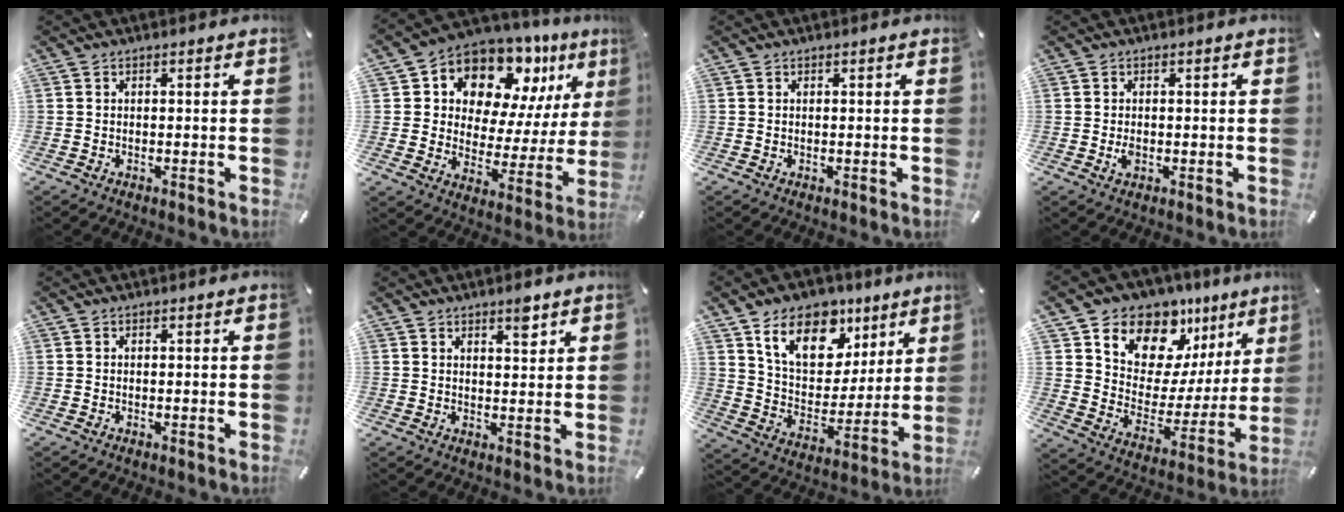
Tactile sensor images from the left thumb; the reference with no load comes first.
{"total": 12.5, "force": [9.5, 7.2, 3.8], "torque": [-0.071, -0.093, 0.173]}
{"total": 0.0}
{"total": 1.5, "force": [-0.2, 0.9, 1.3], "torque": [-0.017, -0.003, -0.005]}
{"total": 0.0}
{"total": 3.7, "force": [2.8, 1.3, 2.0], "torque": [-0.013, -0.017, 0.044]}
{"total": 16.6, "force": [10.3, 10.5, 7.6], "torque": [-0.136, -0.052, 0.190]}
{"total": 12.9, "force": [10.8, 6.8, 1.9], "torque": [-0.035, -0.117, 0.192]}